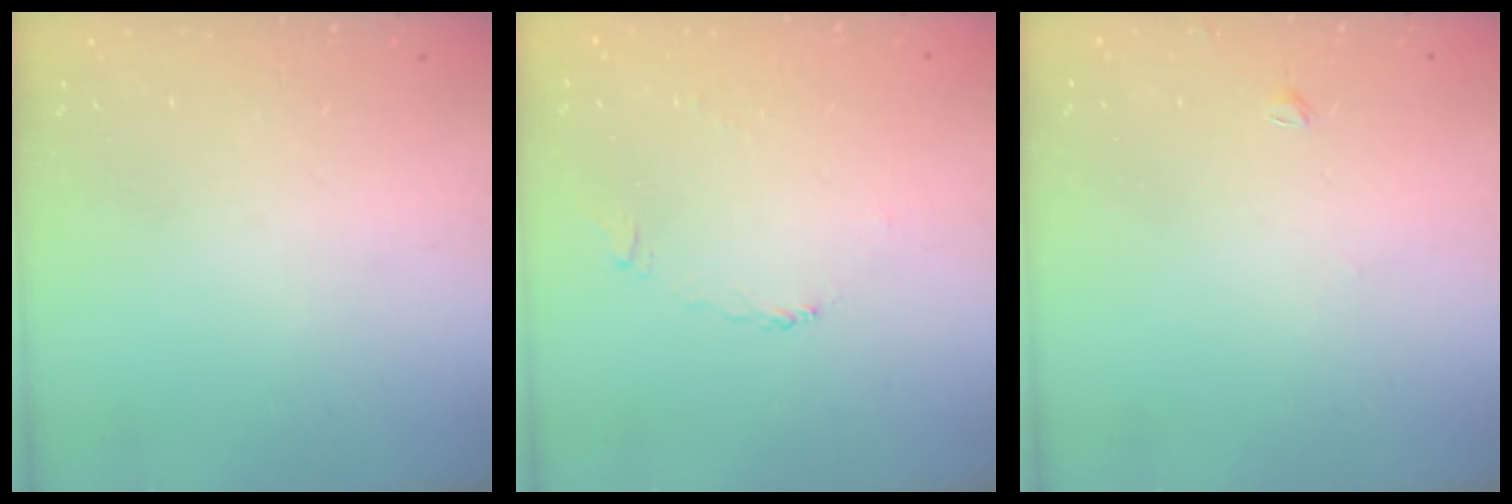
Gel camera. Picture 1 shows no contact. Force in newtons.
{"total": 2.2, "press": 2.2, "slide": 0.4}
{"total": 1.4, "press": 1.3, "slide": 0.4}